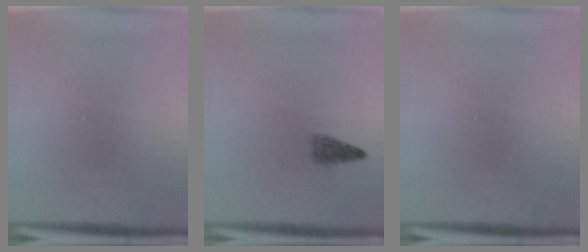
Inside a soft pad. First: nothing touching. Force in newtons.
{"total": 2.2}
{"total": 0.0}